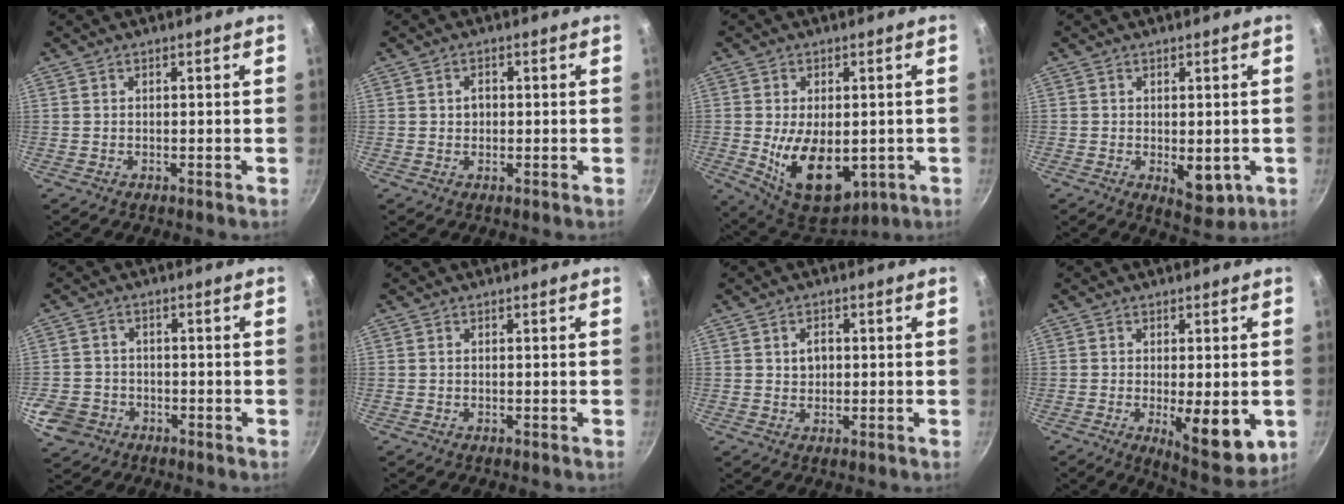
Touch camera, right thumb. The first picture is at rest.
{"total": 1.9, "force": [0.1, 1.5, 1.1], "torque": [-0.009, 0.003, 0.001]}
{"total": 14.7, "force": [-2.7, 8.5, 11.7], "torque": [-0.171, -0.011, -0.016]}
{"total": 5.6, "force": [-1.3, 3.1, 4.4], "torque": [-0.040, -0.009, -0.009]}
{"total": 6.2, "force": [-2.8, 5.2, 1.6], "torque": [-0.028, 0.016, -0.045]}
{"total": 0.0}
{"total": 2.9, "force": [0.5, 2.2, 1.8], "torque": [-0.018, 0.000, 0.008]}
{"total": 10.4, "force": [-2.4, 3.7, 9.5], "torque": [-0.124, -0.023, -0.026]}